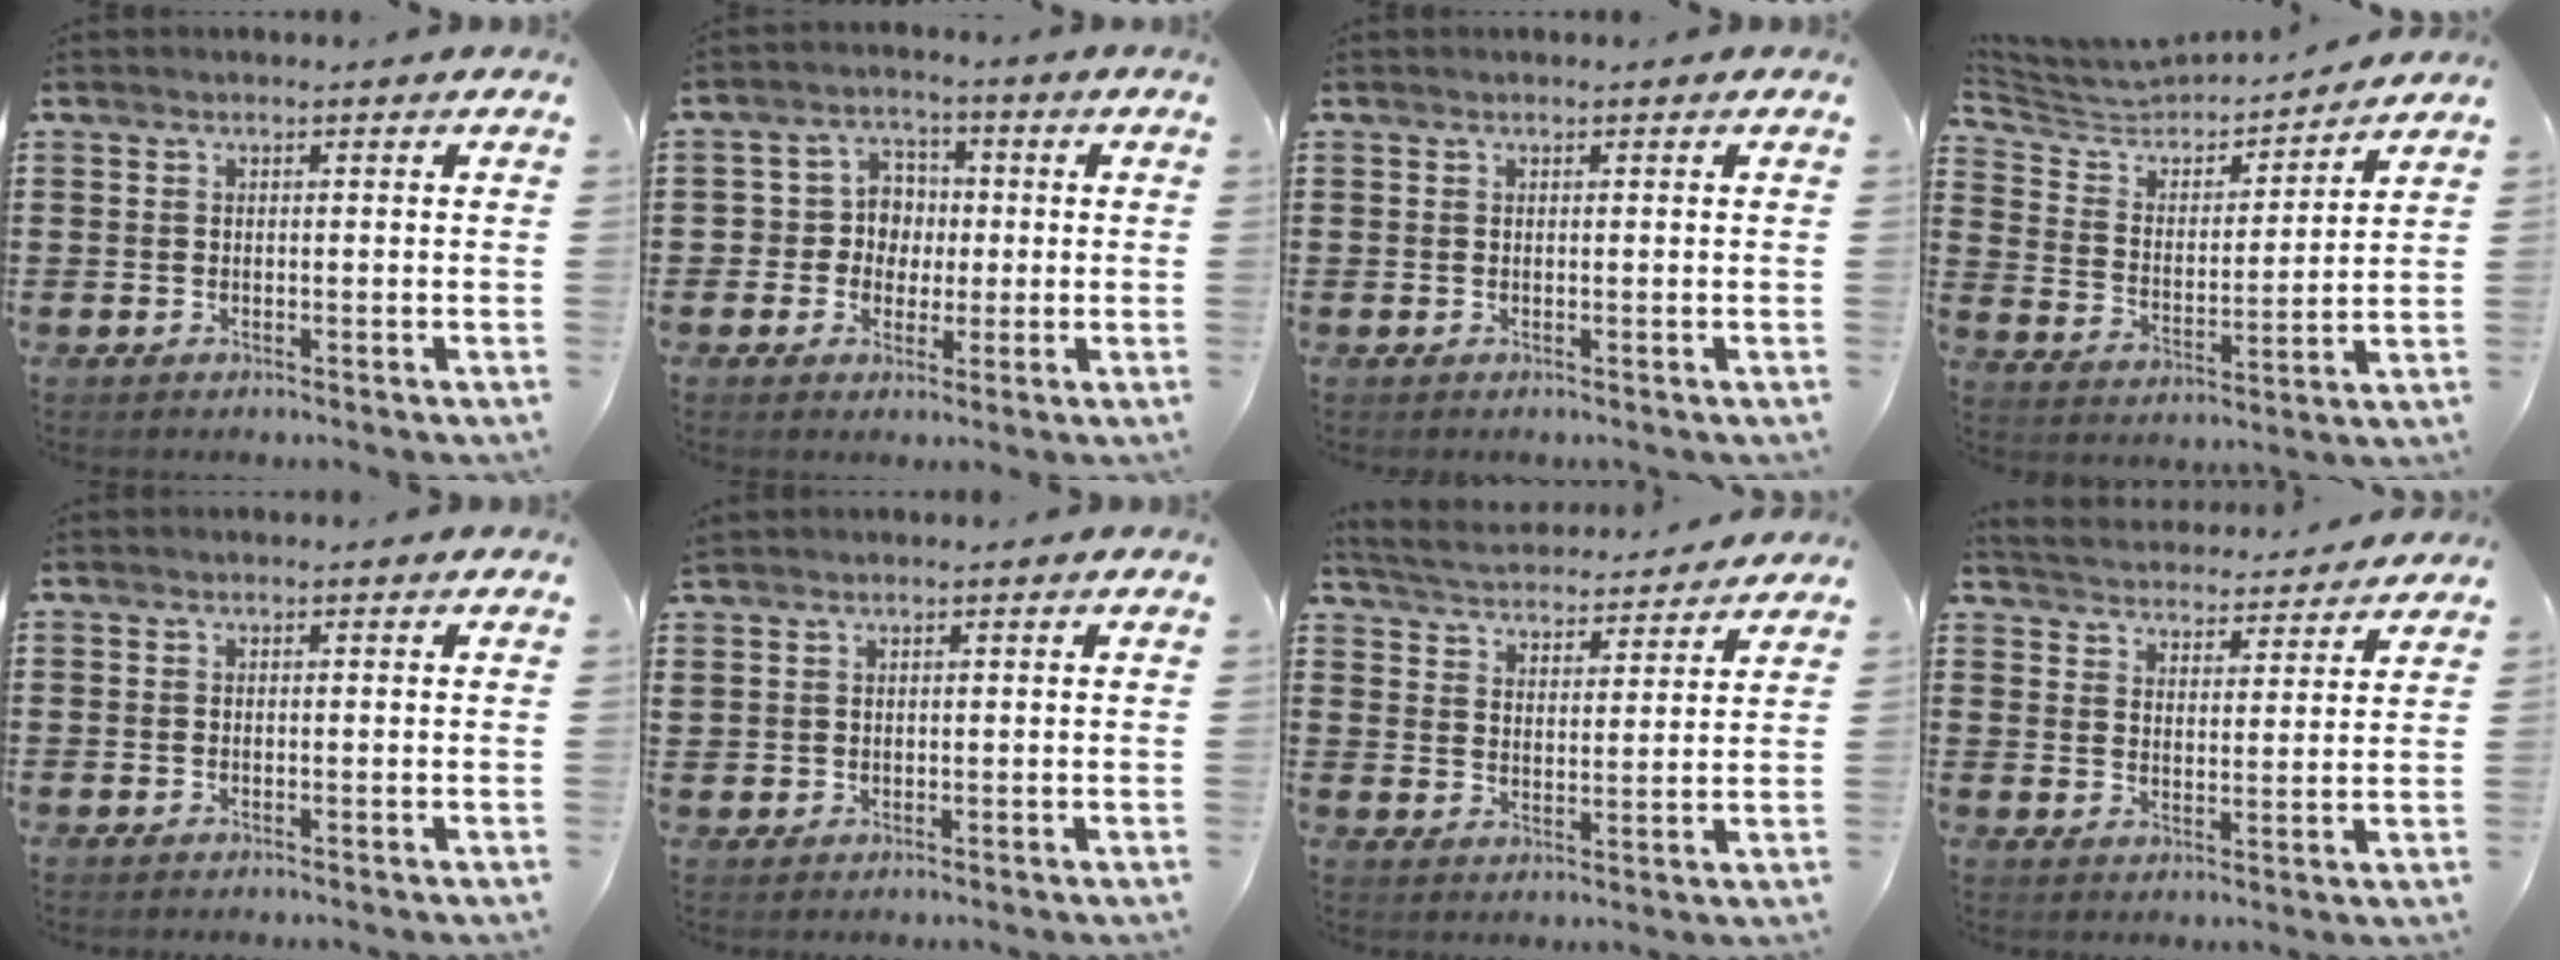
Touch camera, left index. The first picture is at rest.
{"total": 5.5, "force": [-0.1, 5.2, 1.5], "torque": [-0.051, 0.014, -0.005]}
{"total": 0.0}
{"total": 4.5, "force": [4.2, 1.4, 0.5], "torque": [-0.042, -0.037, 0.065]}
{"total": 0.0}
{"total": 1.3, "force": [1.2, 0.5, 0.1], "torque": [-0.003, 0.001, 0.023]}
{"total": 4.1, "force": [4.1, 0.0, 0.2], "torque": [-0.027, -0.032, 0.067]}
{"total": 4.1, "force": [4.1, -0.2, -0.3], "torque": [-0.017, -0.031, 0.069]}